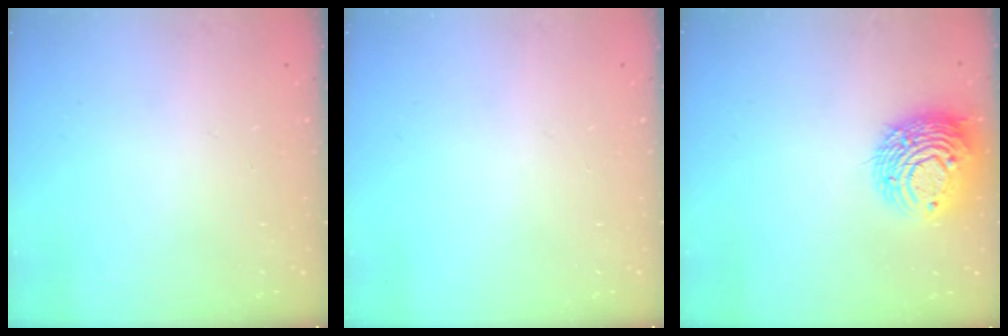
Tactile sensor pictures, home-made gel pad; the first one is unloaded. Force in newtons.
{"total": 0.0}
{"total": 12.2, "press": 12.1, "slide": 1.0}